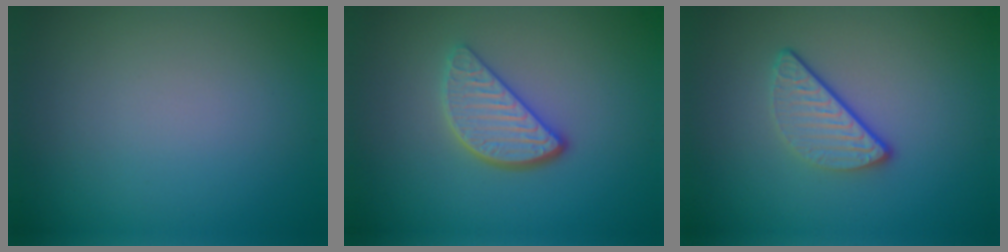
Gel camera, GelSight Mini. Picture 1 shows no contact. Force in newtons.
{"total": 3.6, "press": 2.9, "slide": 2.1}
{"total": 3.0, "press": 2.3, "slide": 1.9}